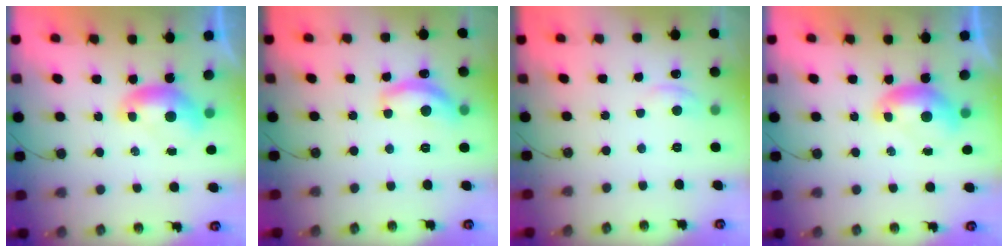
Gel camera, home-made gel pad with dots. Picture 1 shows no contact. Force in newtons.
{"total": 9.3, "press": 9.3, "slide": 0.7}
{"total": 0.9, "press": 0.3, "slide": 0.8}
{"total": 0.0}